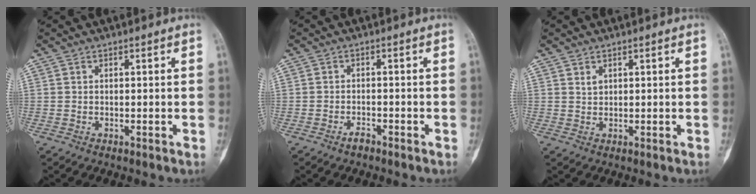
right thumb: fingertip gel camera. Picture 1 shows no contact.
{"total": 2.4, "force": [-2.0, 0.9, 1.0], "torque": [-0.022, 0.008, -0.036]}
{"total": 1.1, "force": [0.7, 0.7, 0.6], "torque": [-0.006, -0.003, 0.014]}